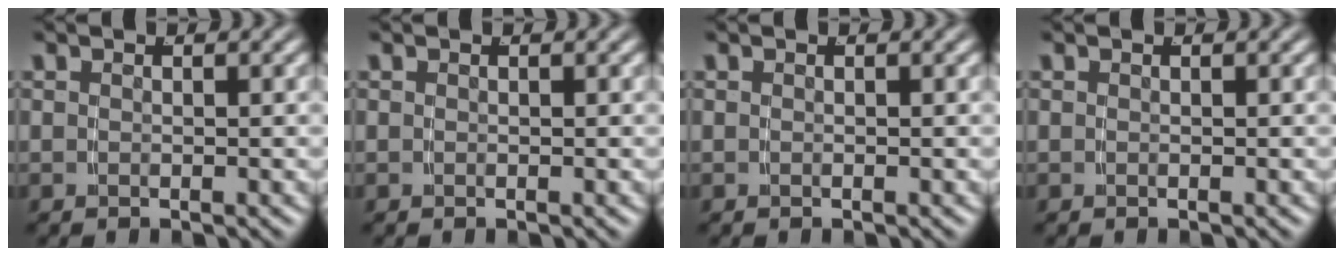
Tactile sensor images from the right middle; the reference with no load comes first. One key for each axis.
{"total": 0.0}
{"total": 0.0}
{"total": 0.0}